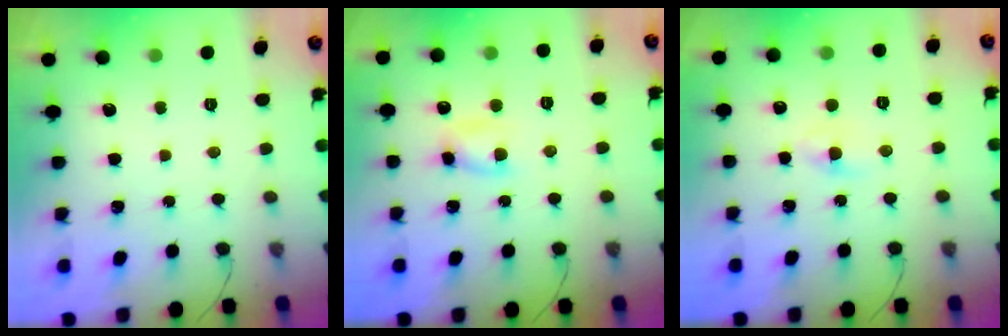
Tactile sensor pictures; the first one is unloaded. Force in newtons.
{"total": 5.2, "press": 5.2, "slide": 0.6}
{"total": 2.4, "press": 2.2, "slide": 1.1}